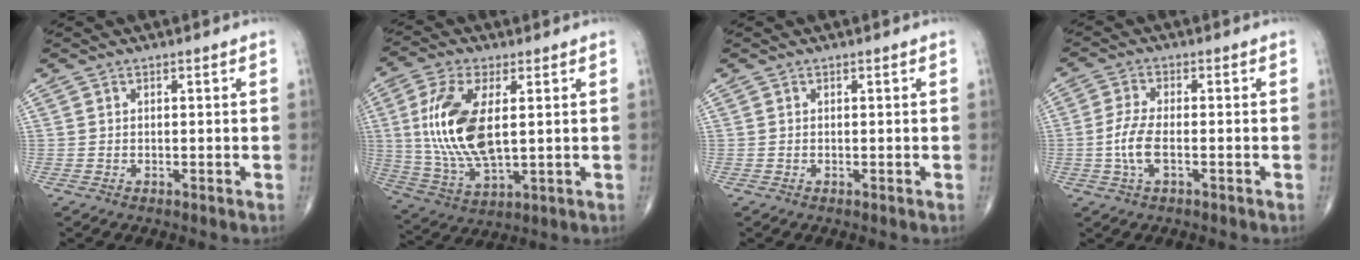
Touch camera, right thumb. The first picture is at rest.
{"total": 15.5, "force": [2.2, 7.0, 13.6], "torque": [-0.286, -0.011, 0.050]}
{"total": 0.0}
{"total": 5.5, "force": [-1.4, 2.1, 4.9], "torque": [-0.114, 0.009, -0.028]}